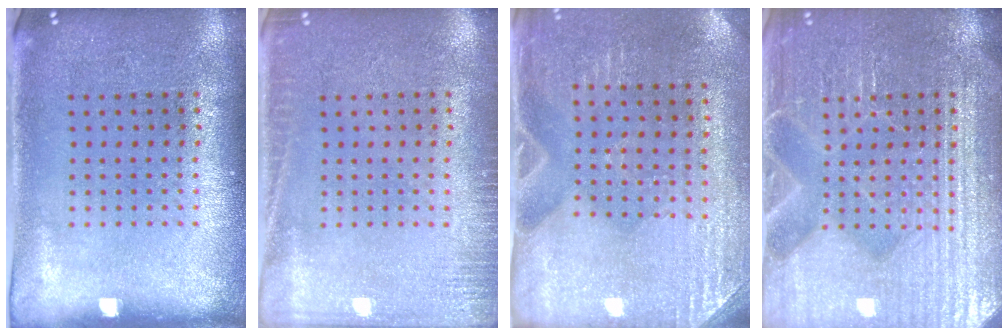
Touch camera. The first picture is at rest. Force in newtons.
{"total": 2.0, "press": 2.0, "slide": 0.3}
{"total": 3.0, "press": 2.8, "slide": 1.0}
{"total": 4.7, "press": 4.6, "slide": 0.6}